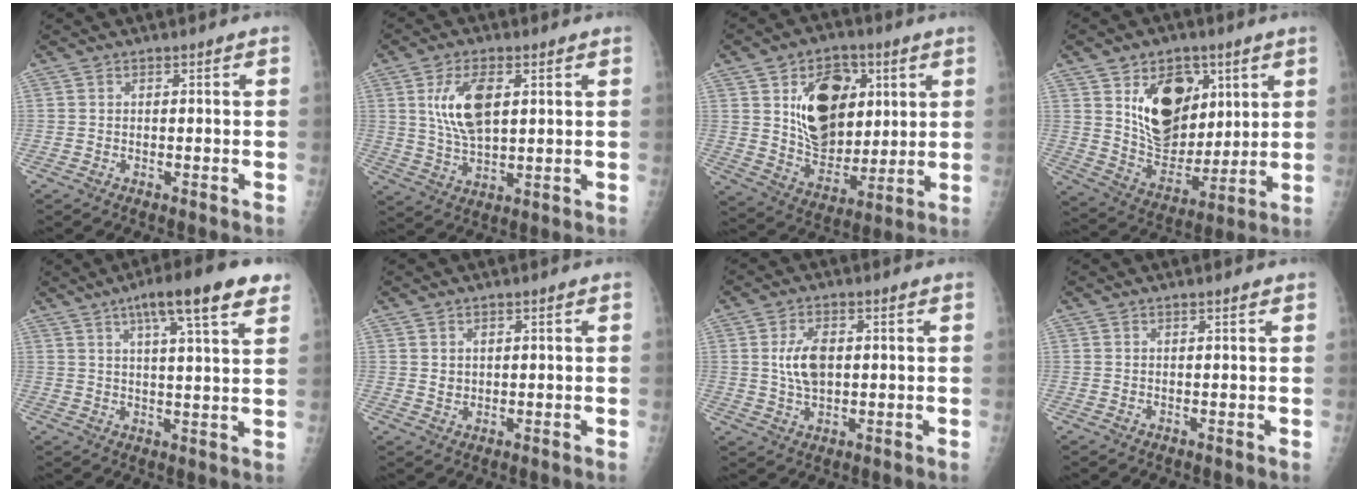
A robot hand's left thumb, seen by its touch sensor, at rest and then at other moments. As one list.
[{"total": 10.1, "force": [3.0, 4.9, 8.3], "torque": [-0.152, -0.011, 0.061]}, {"total": 17.2, "force": [5.0, 11.8, 11.5], "torque": [-0.130, -0.027, 0.094]}, {"total": 16.4, "force": [6.3, 11.0, 10.5], "torque": [-0.115, -0.041, 0.124]}, {"total": 13.8, "force": [7.9, 2.3, 11.0], "torque": [-0.154, -0.018, 0.114]}, {"total": 1.7, "force": [0.7, 1.3, 0.9], "torque": [-0.009, -0.006, 0.018]}, {"total": 6.4, "force": [0.9, 3.6, 5.2], "torque": [-0.094, -0.002, 0.021]}, {"total": 1.2, "force": [0.9, 0.2, 0.8], "torque": [-0.009, 0.001, 0.013]}]